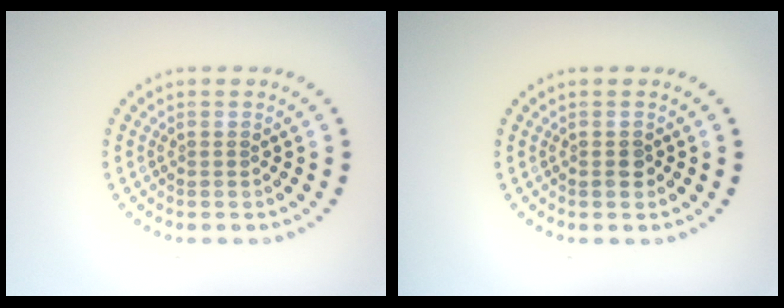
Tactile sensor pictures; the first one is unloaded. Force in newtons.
{"total": 1.2, "press": 1.2, "slide": 0.3}